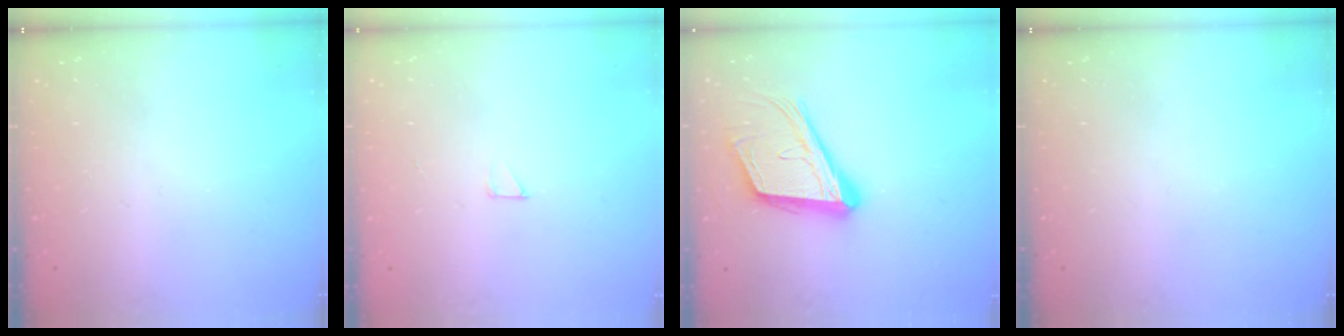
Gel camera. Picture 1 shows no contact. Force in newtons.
{"total": 2.0, "press": 2.0, "slide": 0.0}
{"total": 17.4, "press": 17.0, "slide": 3.7}
{"total": 0.0}